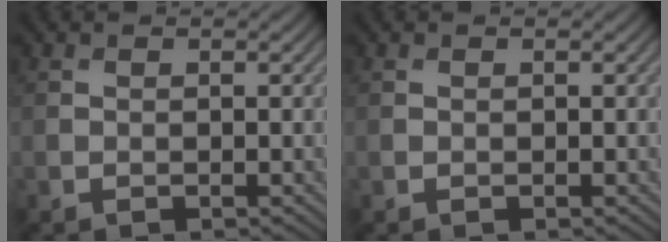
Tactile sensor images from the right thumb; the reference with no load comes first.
{"total": 0.0}